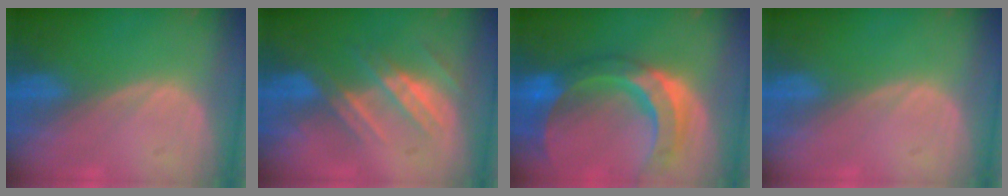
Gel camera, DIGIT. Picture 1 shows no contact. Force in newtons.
{"total": 7.2, "press": 6.7, "slide": 2.7}
{"total": 11.5, "press": 9.8, "slide": 5.9}
{"total": 0.0}